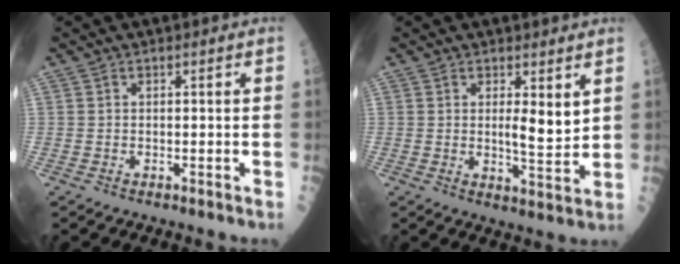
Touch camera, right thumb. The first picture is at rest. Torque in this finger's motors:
{"motor_torque": [0.58, 0.58, 0.26, 0.00, 0.00]}